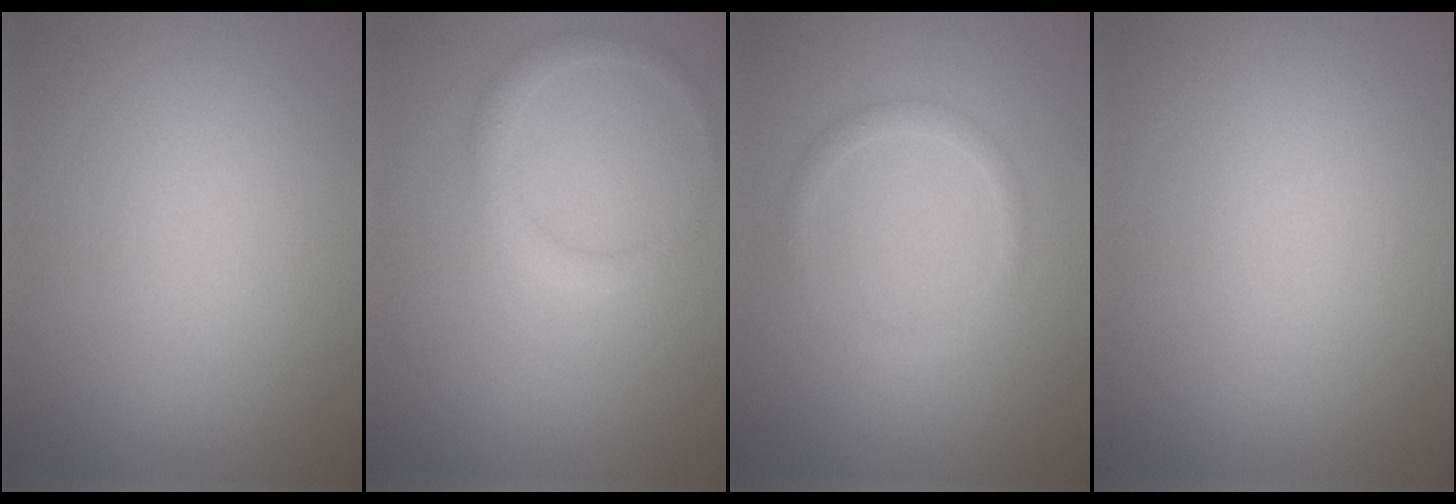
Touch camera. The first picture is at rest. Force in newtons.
{"total": 1.7, "press": 1.7, "slide": 0.1}
{"total": 1.3, "press": 1.3, "slide": 0.1}
{"total": 0.0}